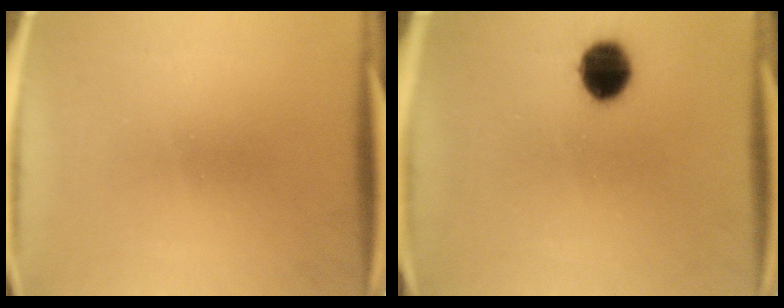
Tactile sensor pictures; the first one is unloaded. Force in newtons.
{"total": 8.3}